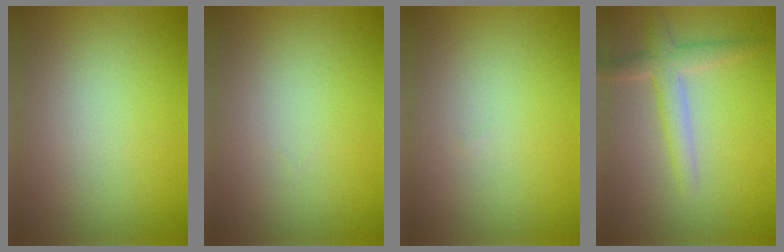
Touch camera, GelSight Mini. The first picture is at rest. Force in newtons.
{"total": 0.0}
{"total": 0.0}
{"total": 2.9, "press": 2.9, "slide": 0.1}